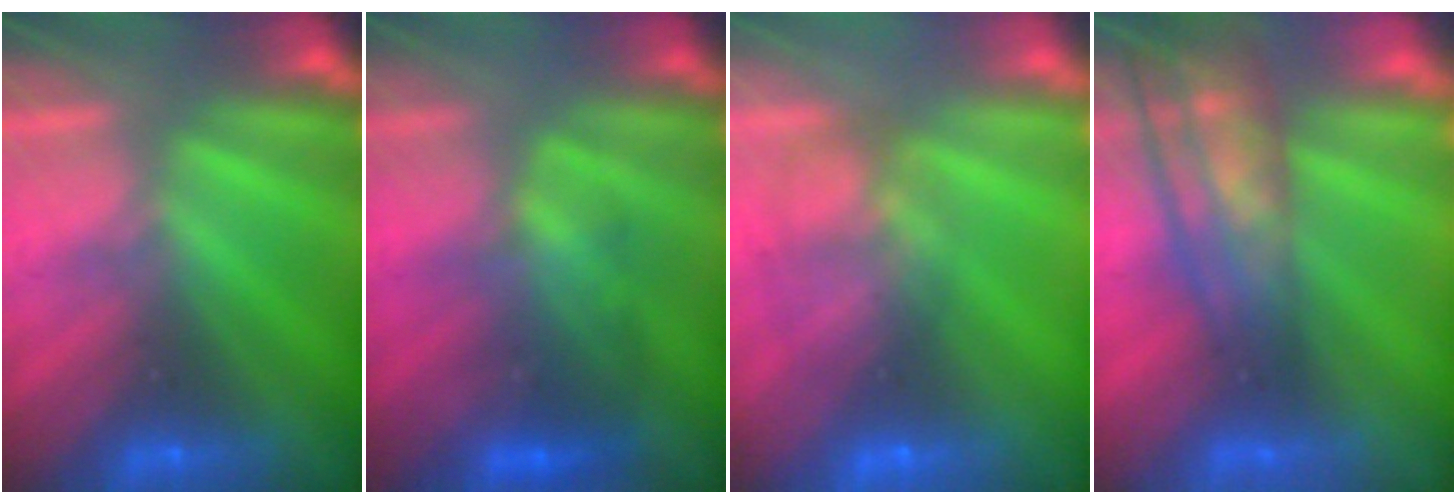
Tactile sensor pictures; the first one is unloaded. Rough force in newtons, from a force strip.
{"total": 3.6}
{"total": 7.0}
{"total": 6.7}